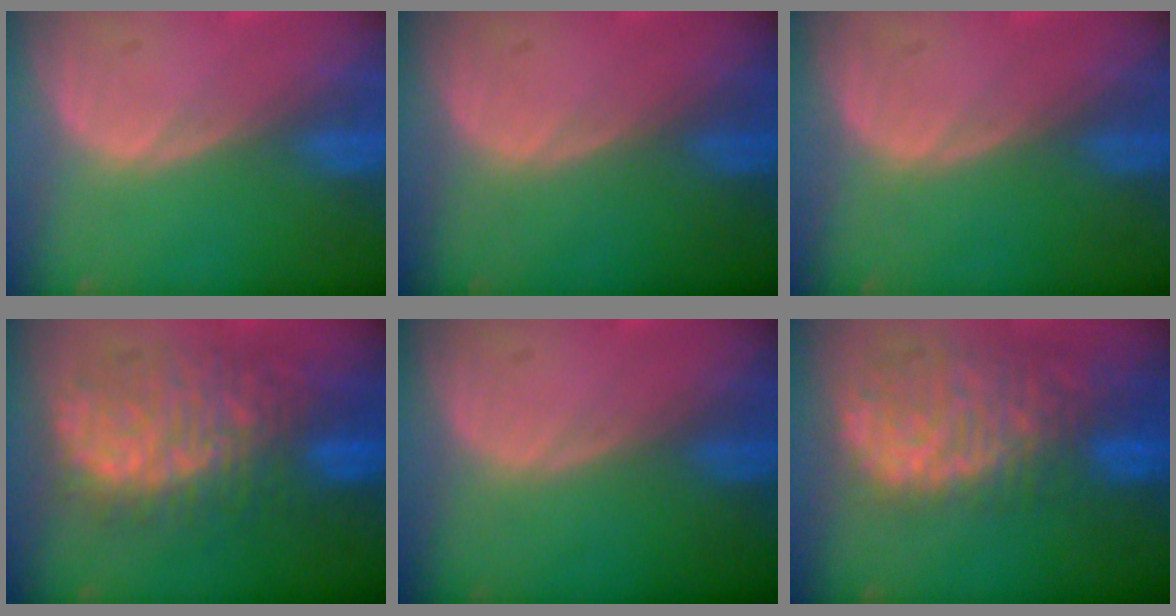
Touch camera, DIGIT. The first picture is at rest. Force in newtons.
{"total": 0.0}
{"total": 0.0}
{"total": 11.6, "press": 11.5, "slide": 1.4}
{"total": 0.0}
{"total": 12.1, "press": 9.9, "slide": 6.9}